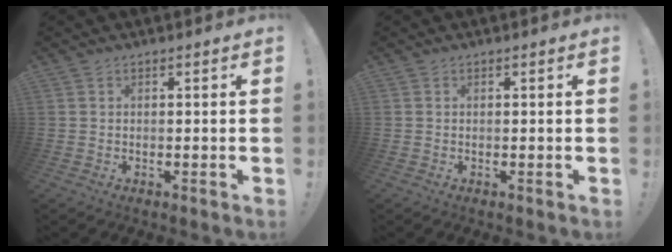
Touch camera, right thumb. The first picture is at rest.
{"total": 0.0}